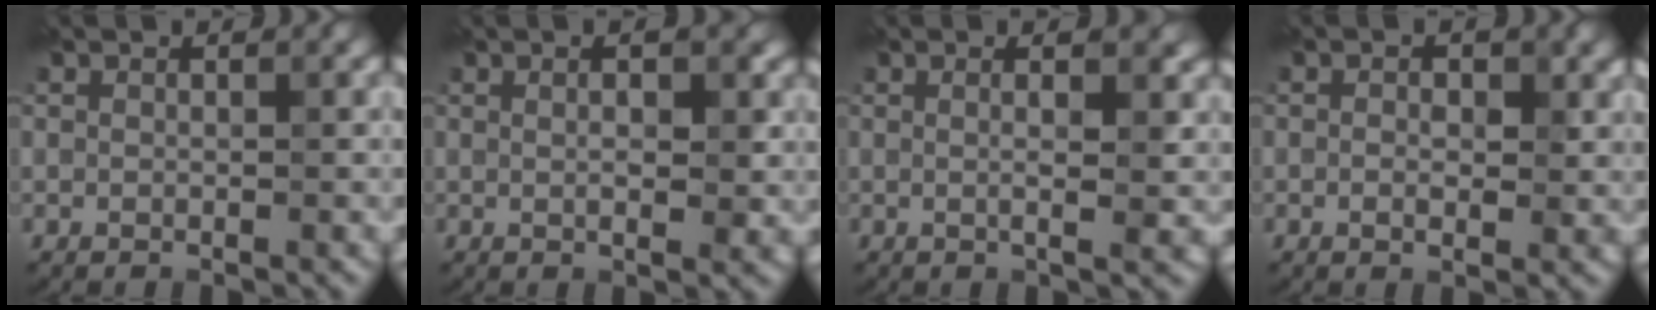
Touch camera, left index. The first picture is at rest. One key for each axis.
{"total": 3.0, "fx": 0.7, "fy": 0.8, "fz": 2.8, "tx": -0.033, "ty": -0.003, "tz": 0.004}
{"total": 4.6, "fx": 1.0, "fy": 1.6, "fz": 4.2, "tx": -0.038, "ty": 0.012, "tz": -0.005}
{"total": 2.2, "fx": 0.2, "fy": 1.3, "fz": 1.8, "tx": -0.017, "ty": -0.008, "tz": 0.004}